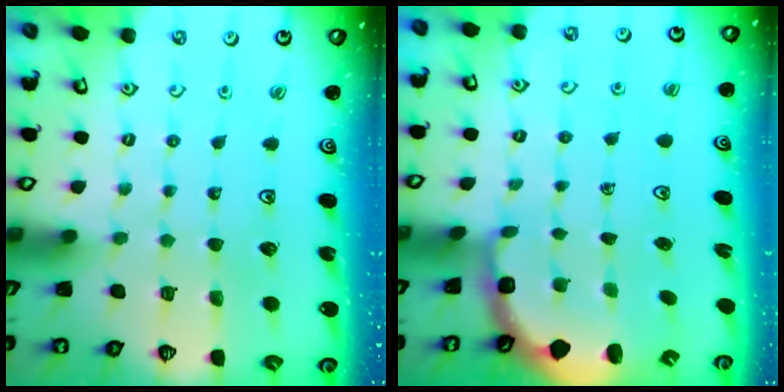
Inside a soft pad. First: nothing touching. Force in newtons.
{"total": 2.2, "press": 2.0, "slide": 1.1}